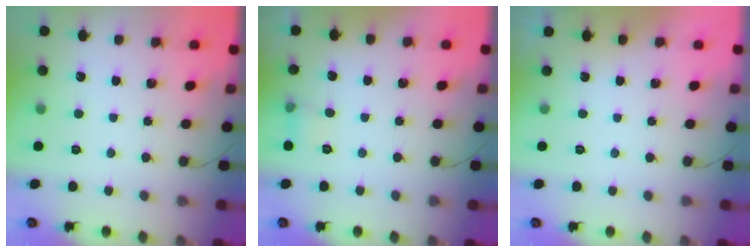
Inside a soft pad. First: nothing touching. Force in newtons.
{"total": 5.2, "press": 4.9, "slide": 1.7}
{"total": 0.0}